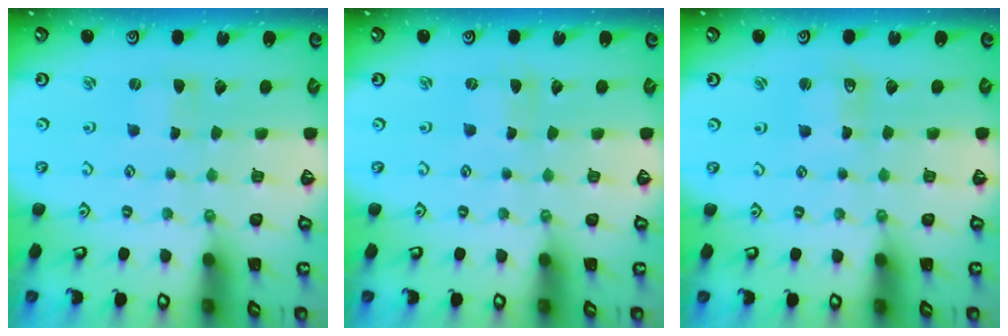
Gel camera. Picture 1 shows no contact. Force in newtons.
{"total": 0.0}
{"total": 2.6, "press": 2.6, "slide": 0.2}